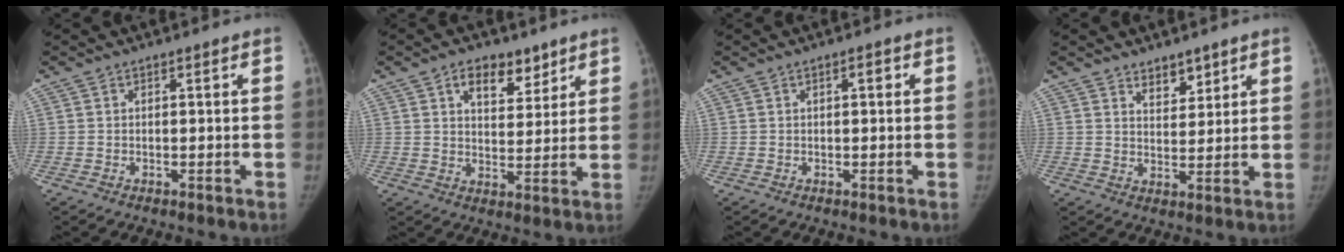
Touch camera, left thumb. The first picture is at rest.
{"total": 8.2, "force": [4.9, 4.8, 4.4], "torque": [-0.032, -0.026, 0.077]}
{"total": 1.2, "force": [0.7, 0.3, 0.9], "torque": [-0.008, 0.000, 0.010]}
{"total": 4.5, "force": [3.4, 2.3, 1.9], "torque": [-0.003, -0.026, 0.059]}